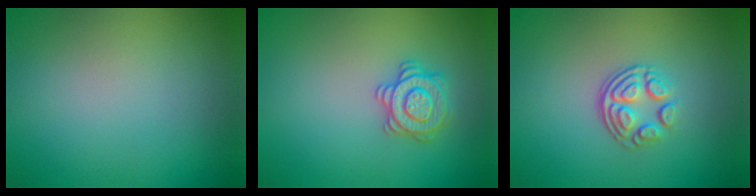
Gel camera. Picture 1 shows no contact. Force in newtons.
{"total": 2.9, "press": 2.9, "slide": 0.1}
{"total": 3.5, "press": 2.5, "slide": 2.4}